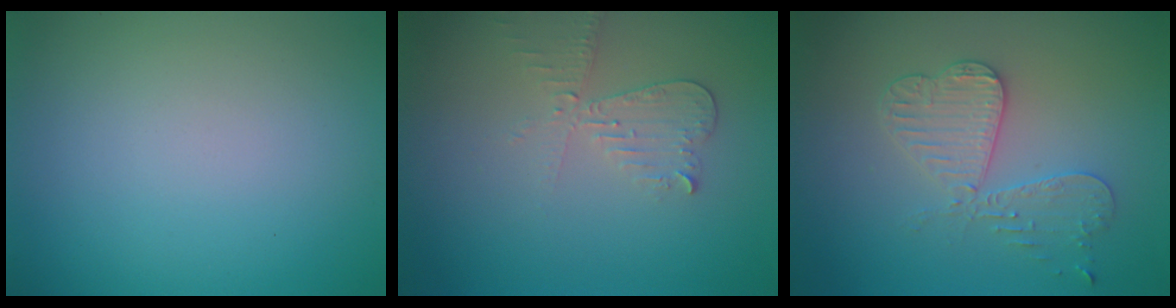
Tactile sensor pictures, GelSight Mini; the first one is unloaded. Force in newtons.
{"total": 2.4, "press": 2.4, "slide": 0.5}
{"total": 3.4, "press": 3.4, "slide": 0.6}